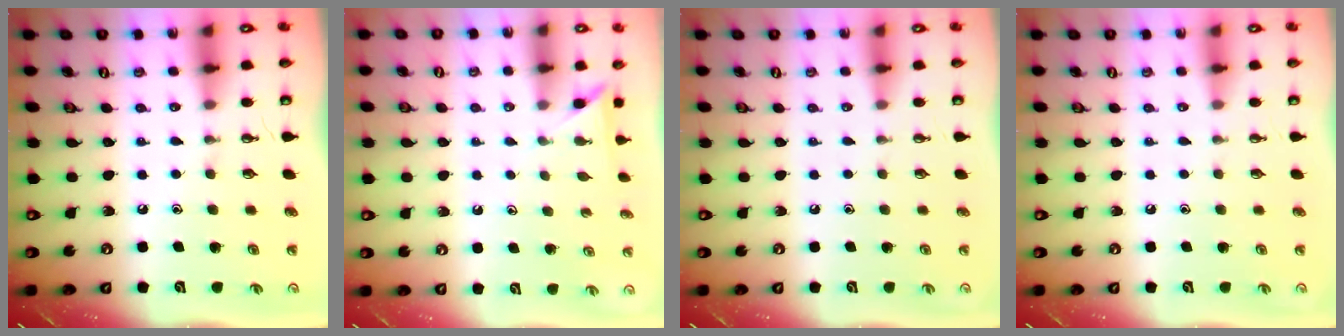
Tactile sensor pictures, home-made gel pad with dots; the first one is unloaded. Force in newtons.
{"total": 2.3, "press": 2.3, "slide": 0.2}
{"total": 0.0}
{"total": 0.0}